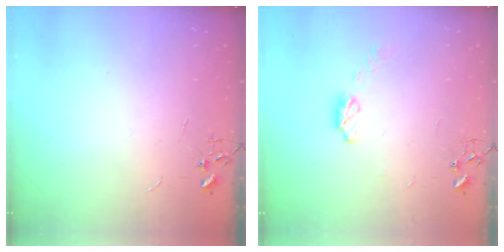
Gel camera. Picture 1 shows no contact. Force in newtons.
{"total": 5.4, "press": 5.3, "slide": 0.4}